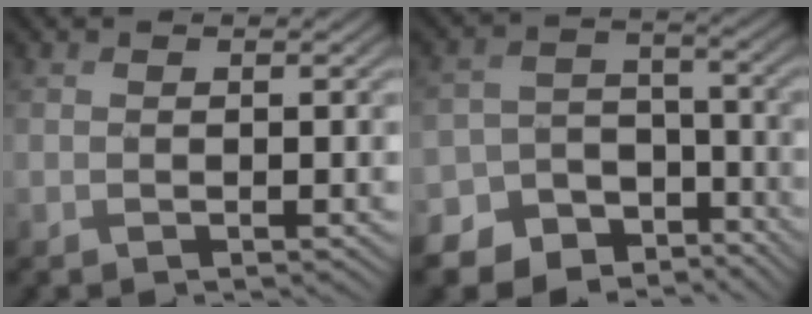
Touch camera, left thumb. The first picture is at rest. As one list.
[{"total": 14.1, "force": [-10.5, 8.8, 2.9], "torque": [-0.104, -0.045, -0.143]}]